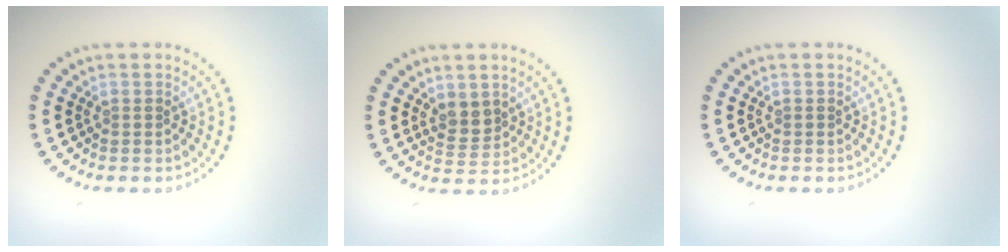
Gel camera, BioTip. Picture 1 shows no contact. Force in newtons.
{"total": 2.2, "press": 1.9, "slide": 1.0}
{"total": 0.0}